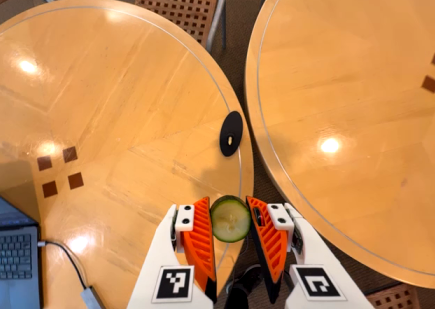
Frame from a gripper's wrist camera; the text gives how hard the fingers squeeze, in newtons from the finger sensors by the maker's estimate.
{"total": 8.2, "left": 8.3, "right": 8.1}